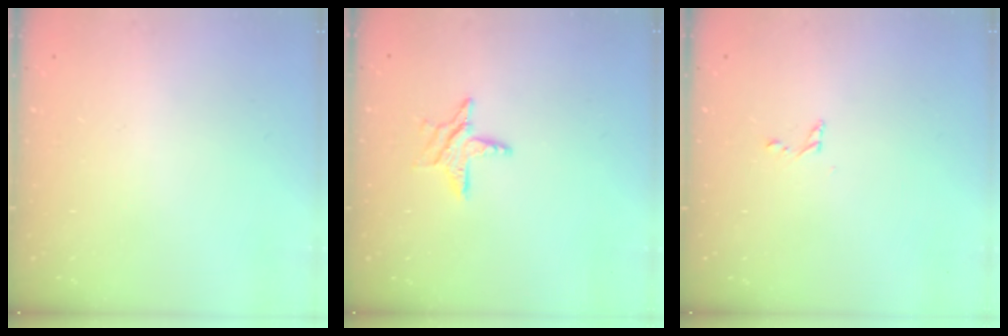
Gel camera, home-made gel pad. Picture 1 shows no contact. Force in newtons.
{"total": 6.7, "press": 6.7, "slide": 0.3}
{"total": 2.5, "press": 2.5, "slide": 0.2}